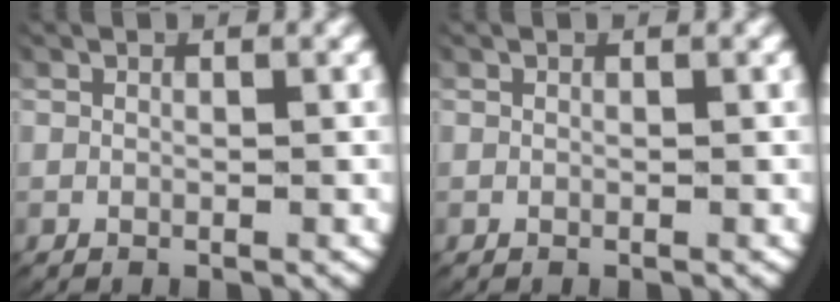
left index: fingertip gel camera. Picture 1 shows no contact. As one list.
[{"total": 0.0}]